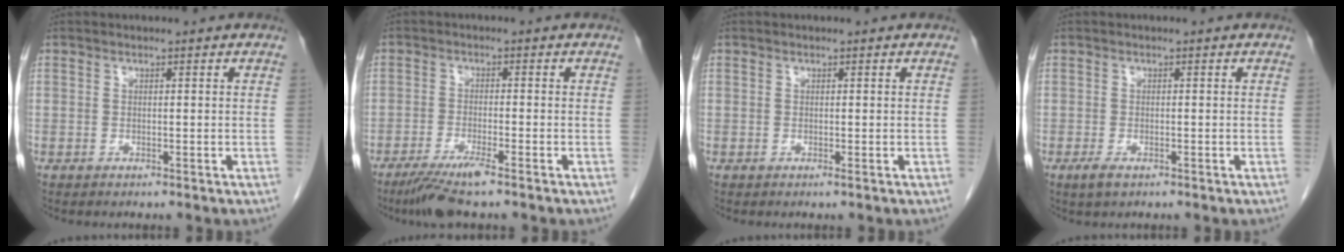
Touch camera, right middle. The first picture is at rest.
{"total": 5.7, "force": [-4.1, -0.1, 4.0], "torque": [-0.078, -0.016, -0.077]}
{"total": 0.0}
{"total": 1.9, "force": [-1.0, 0.7, 1.4], "torque": [-0.031, -0.002, -0.016]}